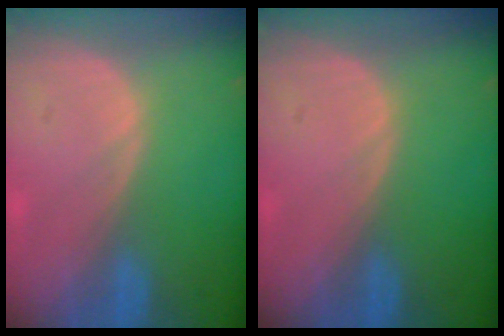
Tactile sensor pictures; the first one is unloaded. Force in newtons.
{"total": 0.0}